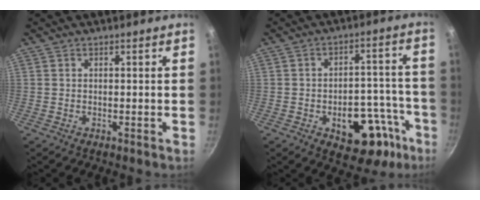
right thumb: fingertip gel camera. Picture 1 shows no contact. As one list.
[{"total": 16.5, "force": [-7.4, 9.6, 11.2], "torque": [-0.079, 0.051, -0.089]}]